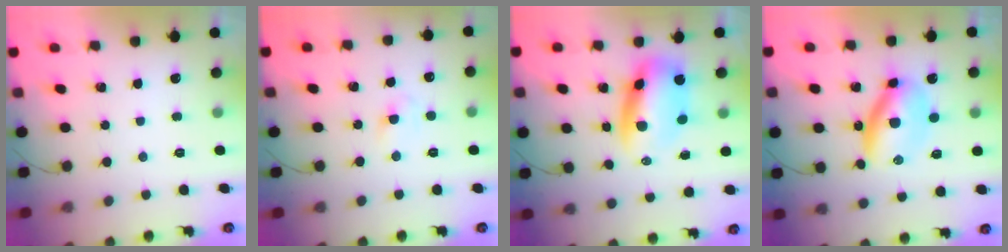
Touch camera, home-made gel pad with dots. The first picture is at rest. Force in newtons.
{"total": 3.5, "press": 3.3, "slide": 1.1}
{"total": 8.6, "press": 8.3, "slide": 2.3}
{"total": 7.0, "press": 7.0, "slide": 0.6}